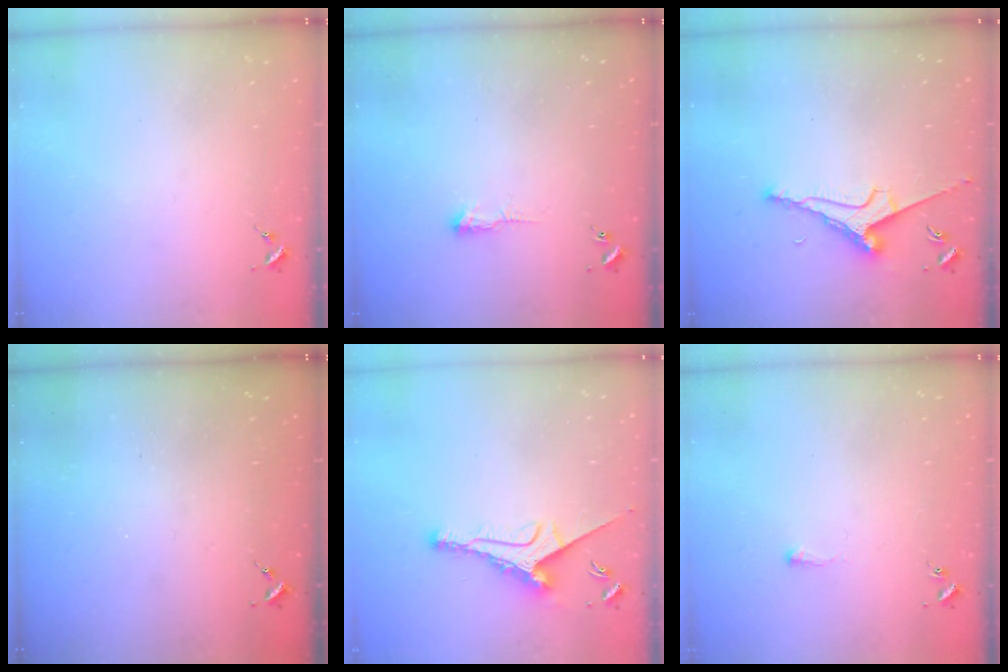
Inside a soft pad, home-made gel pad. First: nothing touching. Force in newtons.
{"total": 3.6, "press": 3.5, "slide": 0.8}
{"total": 7.5, "press": 7.4, "slide": 1.1}
{"total": 0.0}
{"total": 9.2, "press": 9.2, "slide": 0.2}
{"total": 1.9, "press": 1.8, "slide": 0.3}